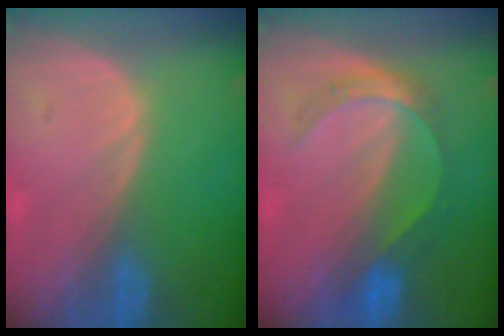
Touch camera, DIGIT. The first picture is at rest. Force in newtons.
{"total": 5.5, "press": 5.0, "slide": 2.2}